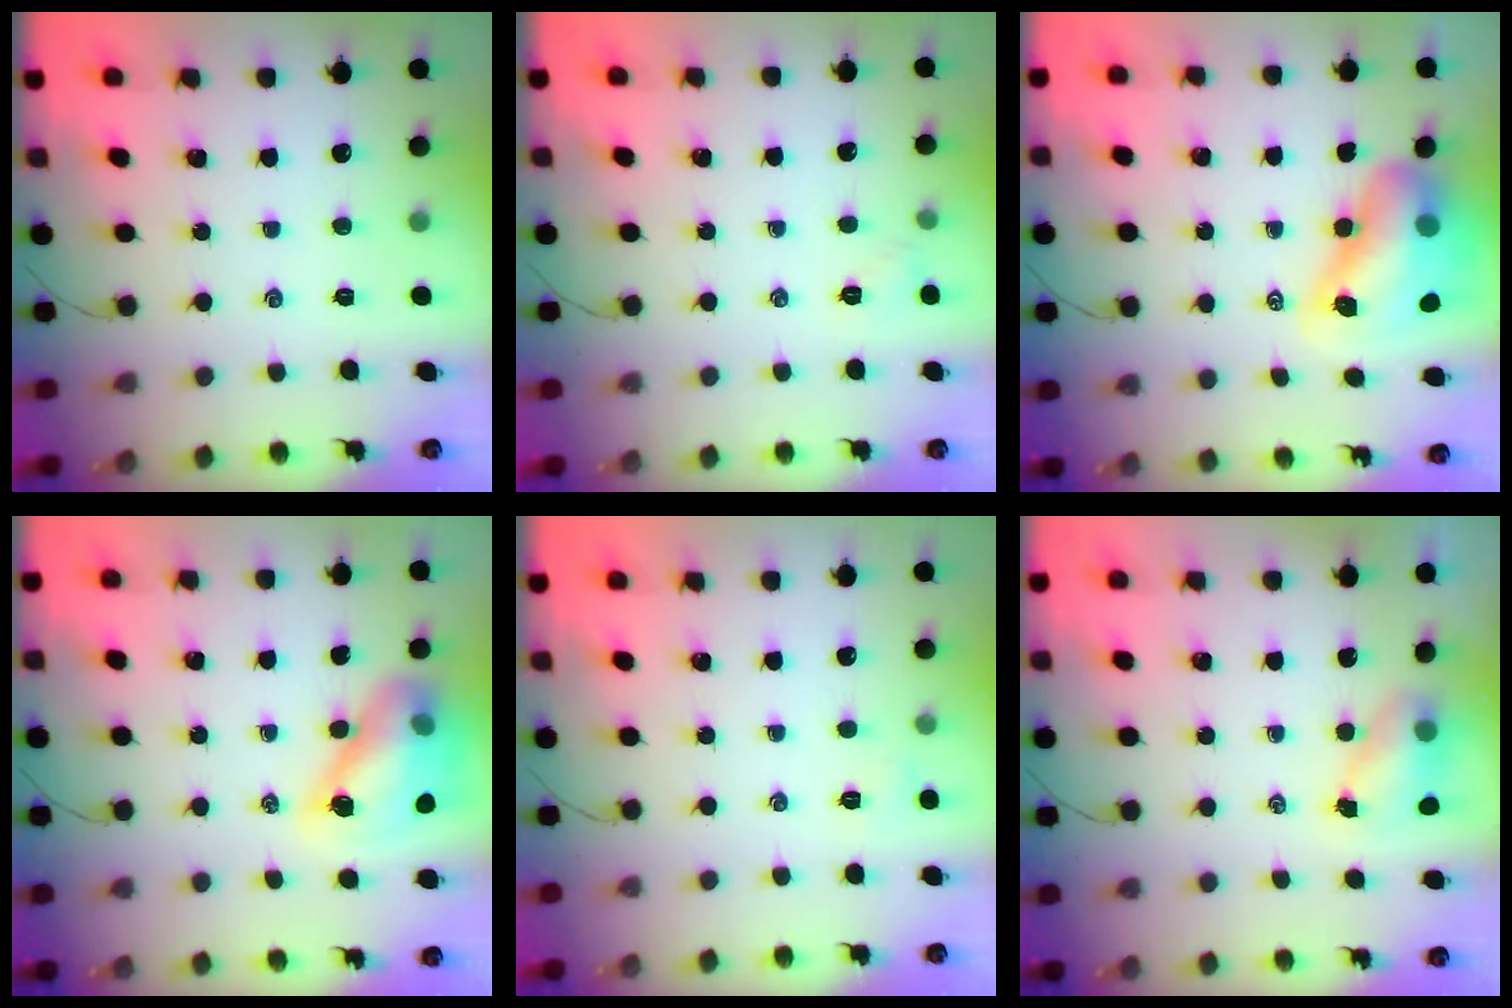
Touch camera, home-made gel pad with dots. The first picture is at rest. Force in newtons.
{"total": 3.8, "press": 3.6, "slide": 1.2}
{"total": 14.6, "press": 14.1, "slide": 3.9}
{"total": 14.3, "press": 13.8, "slide": 3.7}
{"total": 3.8, "press": 3.7, "slide": 1.1}
{"total": 5.0, "press": 5.0, "slide": 0.6}